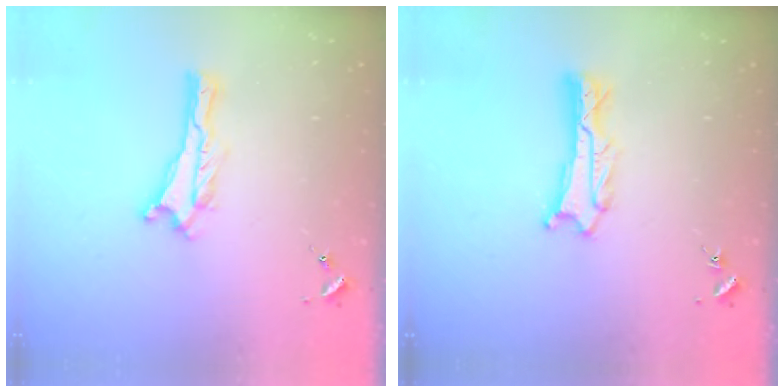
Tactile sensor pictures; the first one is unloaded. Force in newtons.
{"total": 1.2, "press": 1.2, "slide": 0.1}